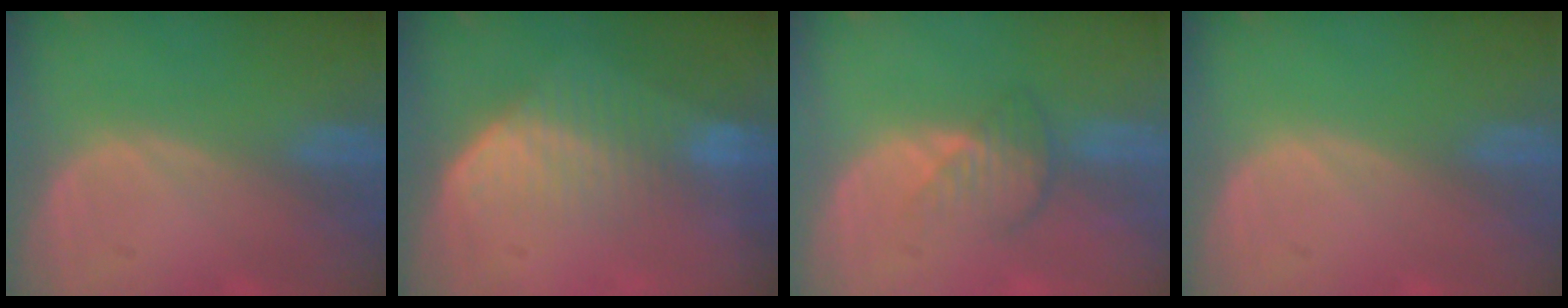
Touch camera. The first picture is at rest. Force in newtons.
{"total": 7.1, "press": 5.9, "slide": 3.8}
{"total": 3.7, "press": 3.4, "slide": 1.5}
{"total": 0.0}